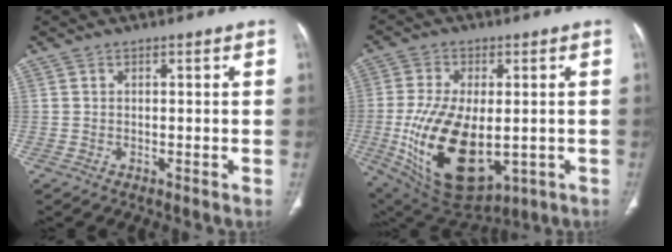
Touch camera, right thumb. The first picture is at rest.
{"total": 20.4, "force": [-3.1, 11.1, 16.9], "torque": [-0.321, -0.020, -0.023]}